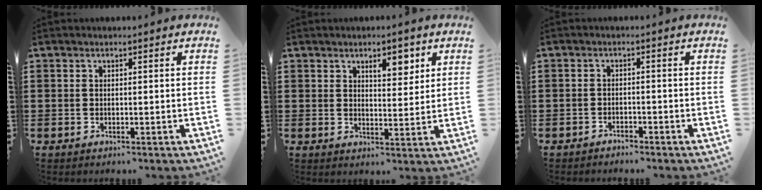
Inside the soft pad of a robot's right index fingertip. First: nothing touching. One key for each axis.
{"total": 4.6, "fx": 2.8, "fy": 2.0, "fz": 3.1, "tx": -0.035, "ty": -0.003, "tz": 0.042}
{"total": 1.4, "fx": -1.4, "fy": 0.2, "fz": 0.1, "tx": -0.008, "ty": 0.002, "tz": -0.030}